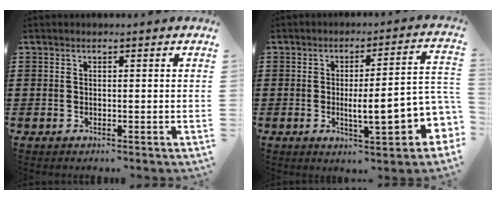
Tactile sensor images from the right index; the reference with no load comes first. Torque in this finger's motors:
{"motor_torque": [2.14, 0.00, 0.88, 0.16]}